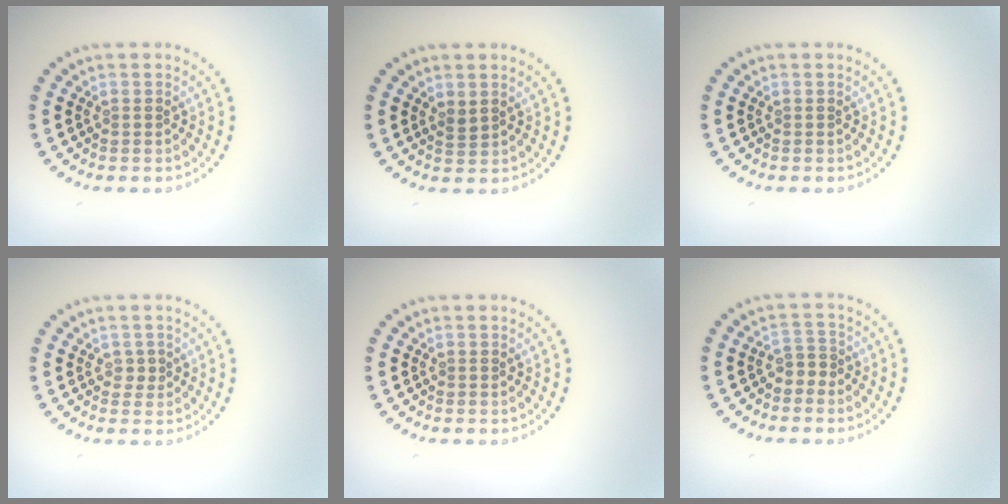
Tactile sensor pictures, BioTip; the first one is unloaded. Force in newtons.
{"total": 0.9, "press": 0.7, "slide": 0.5}
{"total": 0.0}
{"total": 0.9, "press": 0.9, "slide": 0.3}
{"total": 0.0}
{"total": 1.5, "press": 1.2, "slide": 1.0}